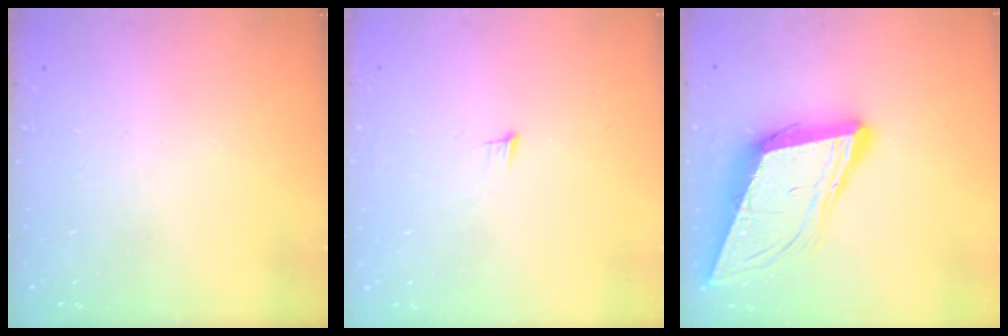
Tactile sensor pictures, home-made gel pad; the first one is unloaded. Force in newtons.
{"total": 5.4, "press": 5.3, "slide": 1.0}
{"total": 13.9, "press": 13.5, "slide": 3.6}